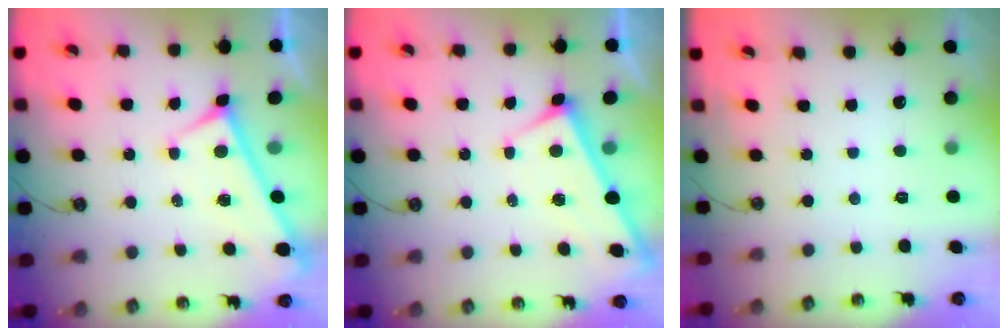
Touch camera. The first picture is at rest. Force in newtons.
{"total": 2.7, "press": 2.7, "slide": 0.3}
{"total": 0.0}